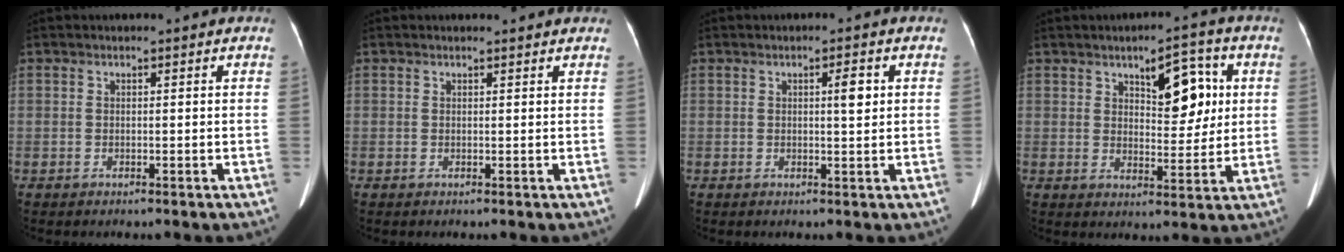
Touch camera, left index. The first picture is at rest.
{"total": 1.8, "force": [1.7, 0.3, 0.3], "torque": [-0.011, 0.006, 0.016]}
{"total": 2.5, "force": [0.6, 0.4, 2.4], "torque": [-0.034, 0.001, 0.008]}
{"total": 8.0, "force": [2.9, 3.4, 6.7], "torque": [-0.089, 0.013, 0.043]}